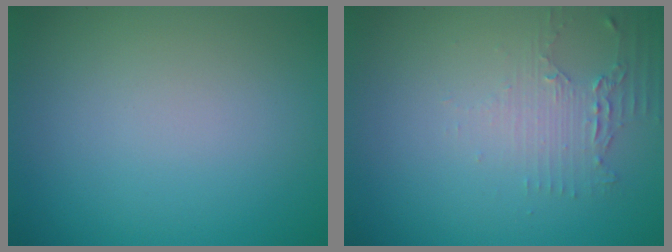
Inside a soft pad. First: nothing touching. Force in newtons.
{"total": 2.1, "press": 1.6, "slide": 1.4}